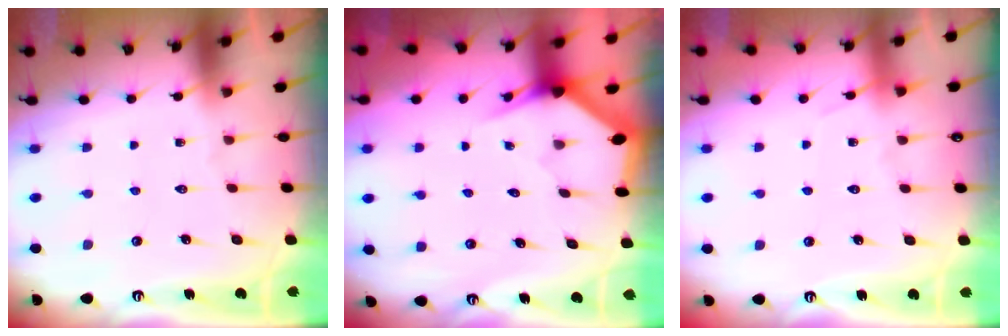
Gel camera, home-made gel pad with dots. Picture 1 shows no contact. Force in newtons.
{"total": 3.1, "press": 3.1, "slide": 0.1}
{"total": 5.0, "press": 5.0, "slide": 0.7}